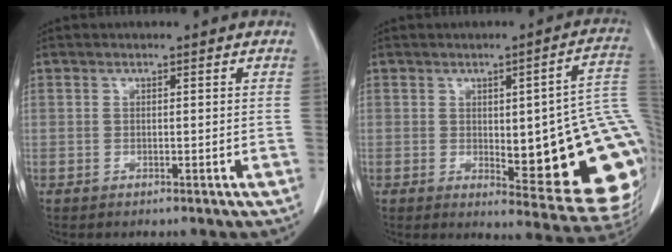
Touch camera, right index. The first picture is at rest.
{"total": 21.7, "force": [-1.0, 4.9, 21.1], "torque": [-0.167, 0.010, 0.004]}